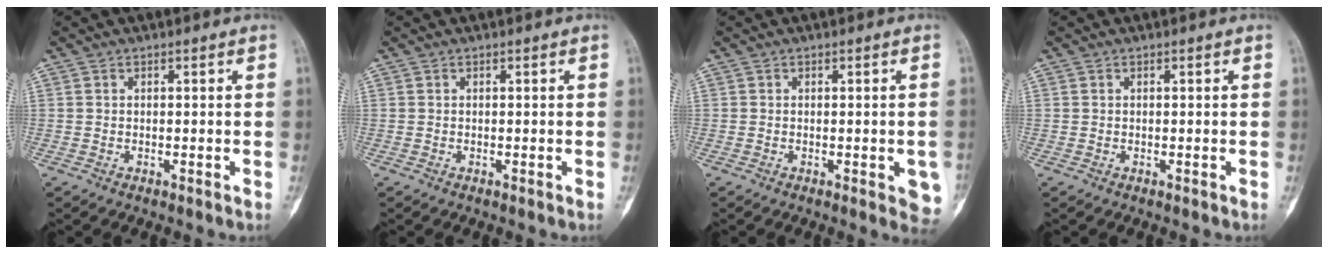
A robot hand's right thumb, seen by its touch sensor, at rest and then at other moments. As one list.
[{"total": 0.0}, {"total": 5.1, "force": [-1.5, 1.8, 4.6], "torque": [-0.030, -0.005, -0.015]}, {"total": 0.0}]